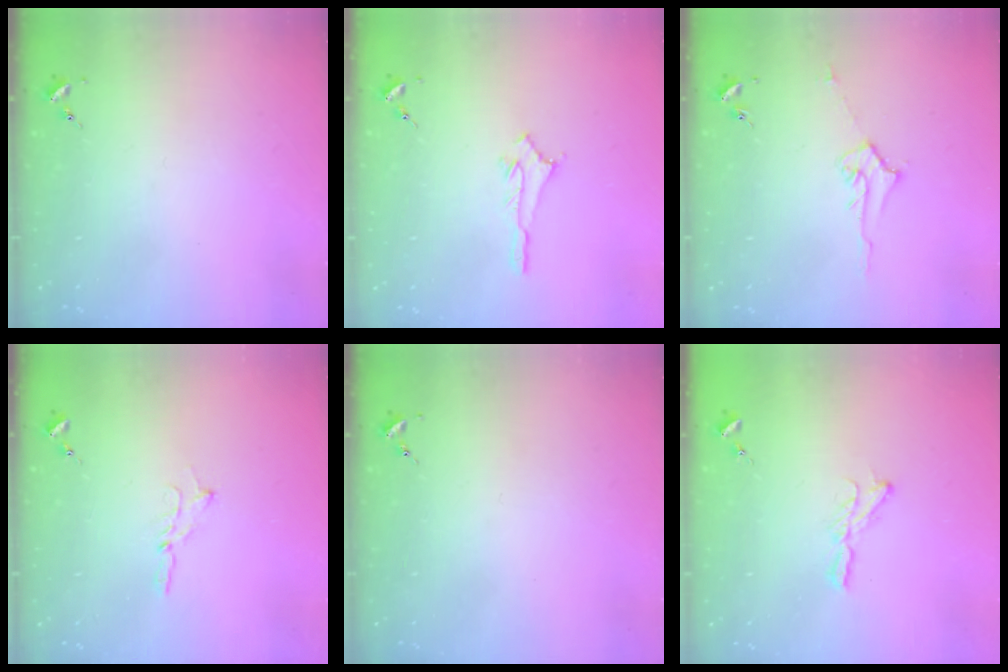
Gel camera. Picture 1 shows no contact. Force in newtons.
{"total": 2.9, "press": 2.9, "slide": 0.2}
{"total": 5.2, "press": 5.1, "slide": 0.9}
{"total": 2.0, "press": 2.0, "slide": 0.2}
{"total": 0.0}
{"total": 6.3, "press": 6.3, "slide": 0.3}